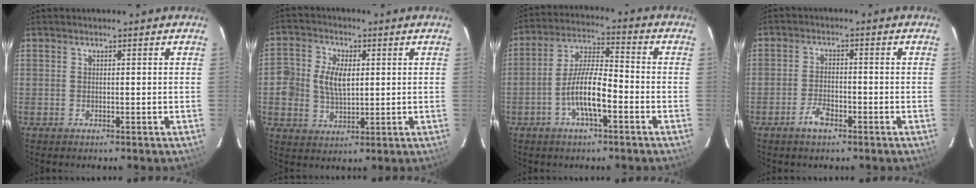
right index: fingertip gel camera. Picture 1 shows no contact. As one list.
[{"total": 8.2, "force": [0.7, 5.7, 5.9], "torque": [-0.120, 0.014, 0.014]}, {"total": 9.8, "force": [-3.8, 2.5, 8.7], "torque": [-0.175, 0.006, -0.072]}, {"total": 4.3, "force": [-2.6, 1.9, 2.8], "torque": [-0.061, 0.001, -0.047]}]